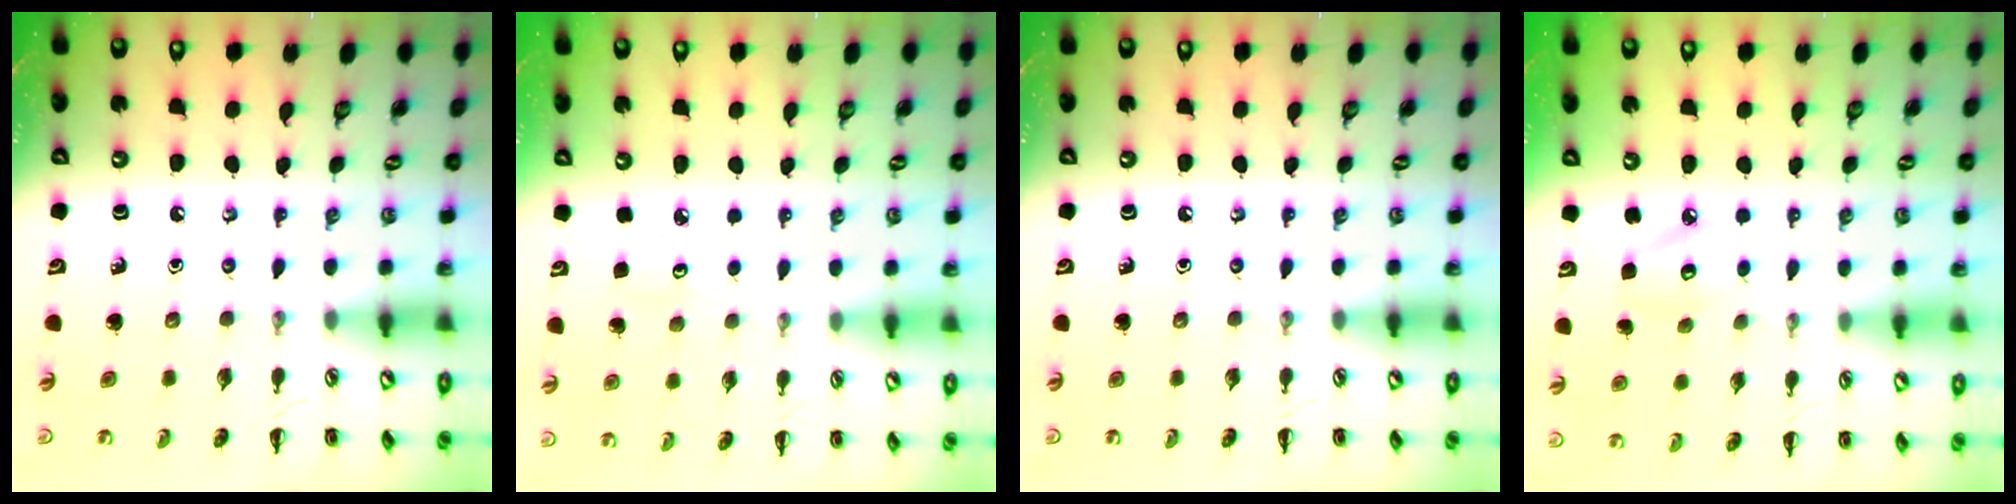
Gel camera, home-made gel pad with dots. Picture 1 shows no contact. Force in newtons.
{"total": 3.3, "press": 3.3, "slide": 0.8}
{"total": 0.0}
{"total": 4.1, "press": 4.0, "slide": 0.8}